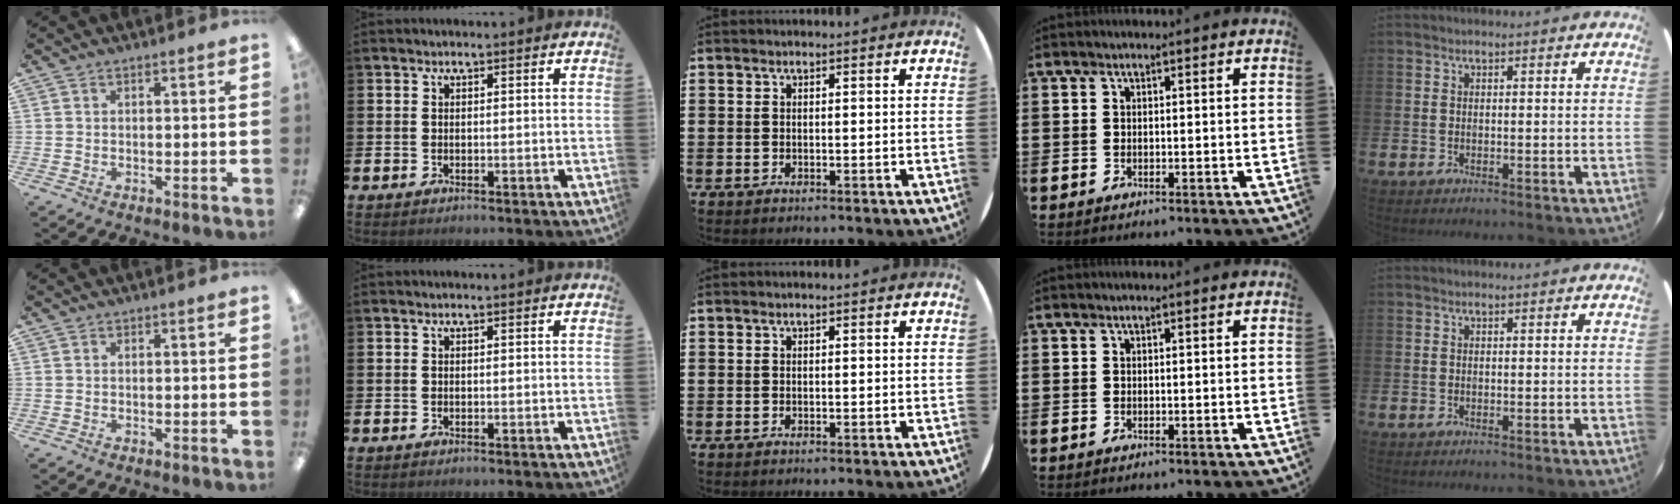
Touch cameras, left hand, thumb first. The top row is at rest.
{}